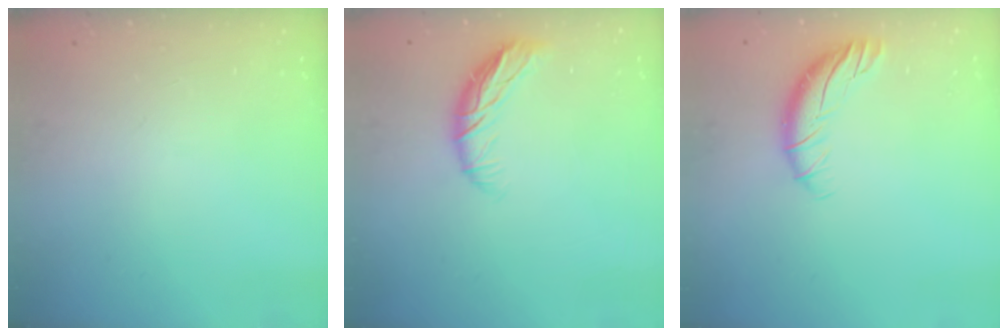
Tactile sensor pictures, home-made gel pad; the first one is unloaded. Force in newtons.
{"total": 9.0, "press": 8.9, "slide": 1.1}
{"total": 8.5, "press": 8.4, "slide": 0.6}